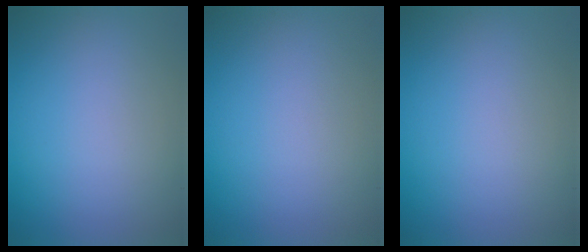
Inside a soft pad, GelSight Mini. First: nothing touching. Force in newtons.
{"total": 0.0}
{"total": 0.0}